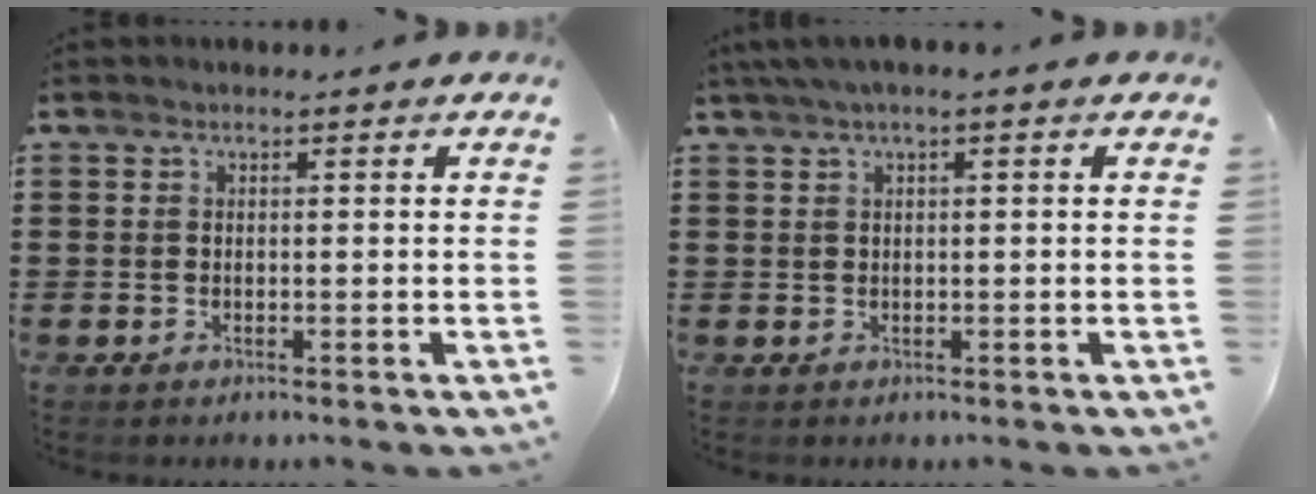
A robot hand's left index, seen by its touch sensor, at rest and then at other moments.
{"total": 1.6, "force": [0.3, 0.0, 1.5], "torque": [-0.025, -0.001, 0.004]}